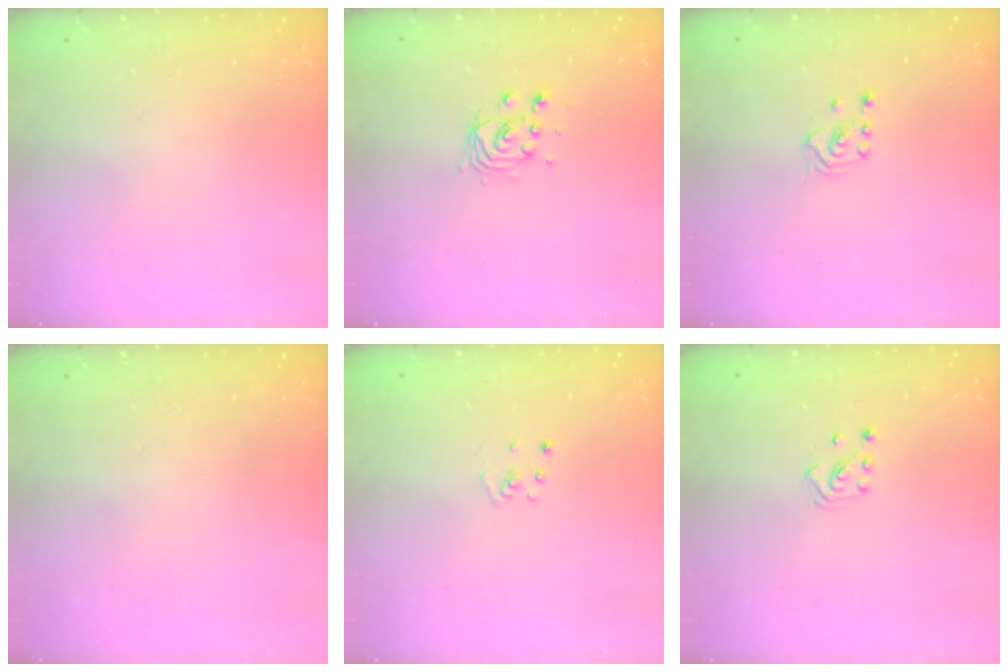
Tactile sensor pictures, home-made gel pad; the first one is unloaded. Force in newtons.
{"total": 5.3, "press": 5.3, "slide": 0.4}
{"total": 2.1, "press": 2.1, "slide": 0.1}
{"total": 0.0}
{"total": 2.2, "press": 2.2, "slide": 0.2}
{"total": 2.6, "press": 2.5, "slide": 0.6}